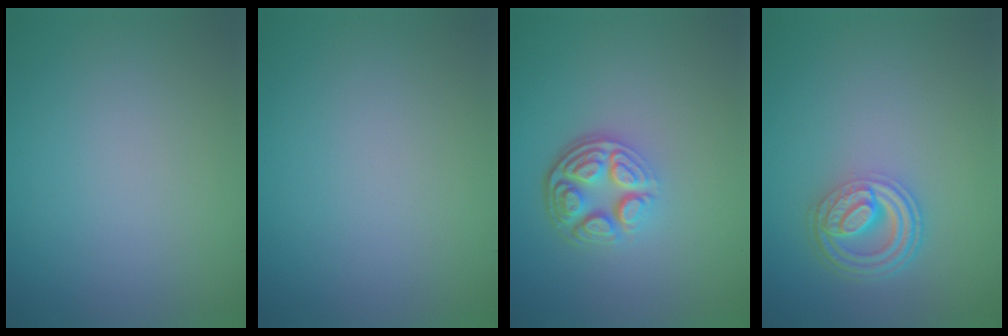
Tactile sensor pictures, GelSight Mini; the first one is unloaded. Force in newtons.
{"total": 0.0}
{"total": 5.0, "press": 3.5, "slide": 3.5}
{"total": 4.7, "press": 3.5, "slide": 3.1}